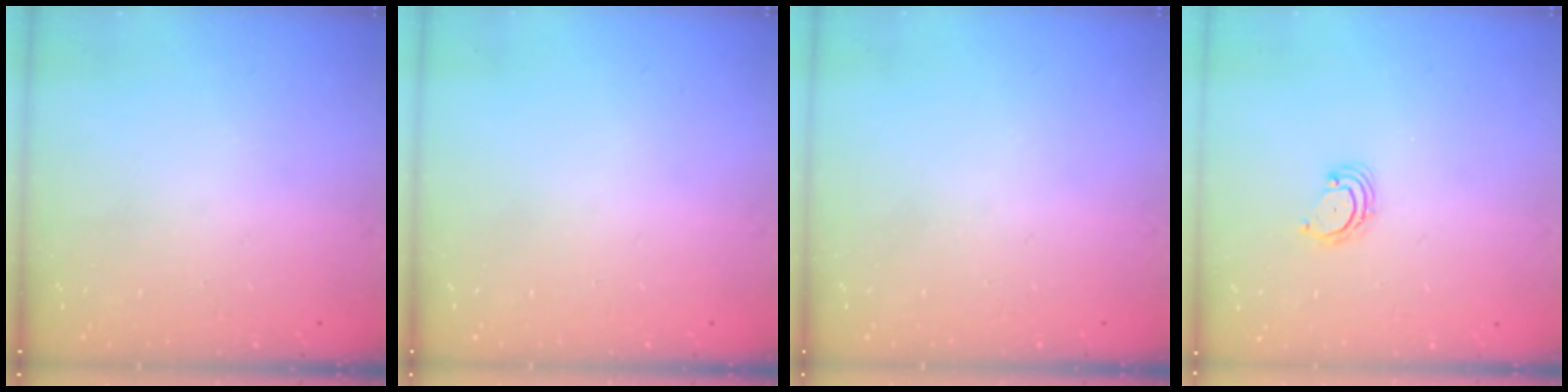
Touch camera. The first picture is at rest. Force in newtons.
{"total": 0.0}
{"total": 0.0}
{"total": 3.1, "press": 3.1, "slide": 0.5}